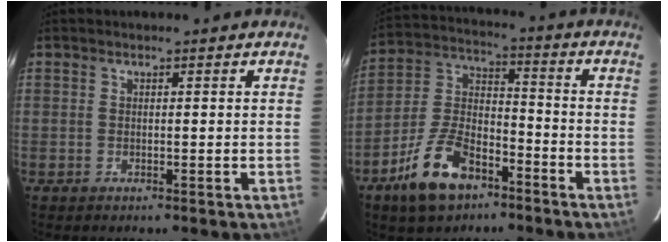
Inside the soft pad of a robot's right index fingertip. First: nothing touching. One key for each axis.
{"total": 14.0, "fx": -8.4, "fy": 7.3, "fz": 8.6, "tx": -0.183, "ty": 0.018, "tz": -0.148}